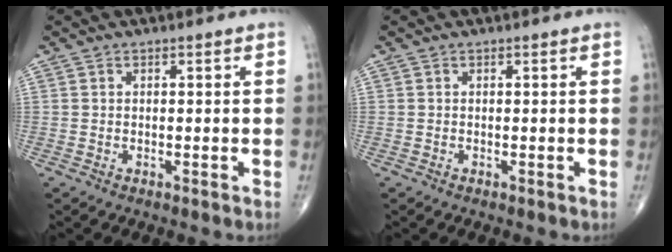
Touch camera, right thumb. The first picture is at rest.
{"total": 0.0}